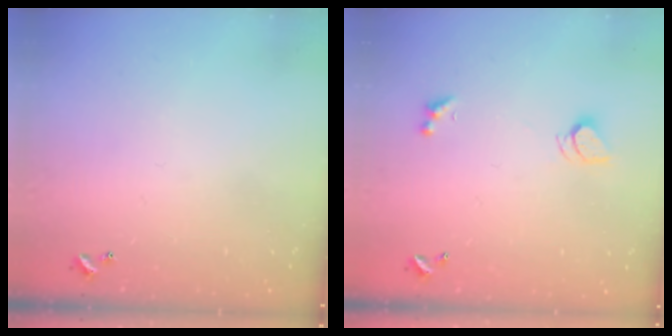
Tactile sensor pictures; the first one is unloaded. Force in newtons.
{"total": 2.5, "press": 2.4, "slide": 0.6}